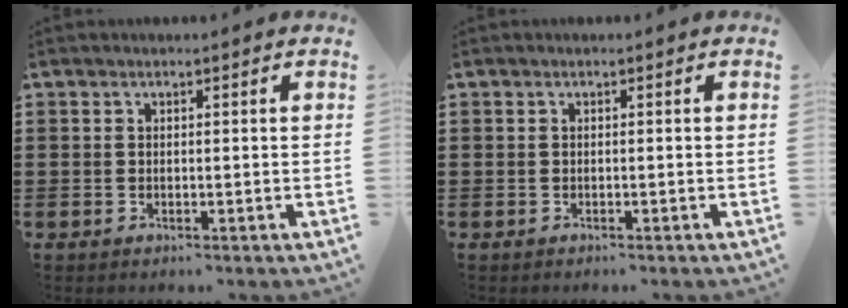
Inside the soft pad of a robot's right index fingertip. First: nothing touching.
{"total": 0.0}